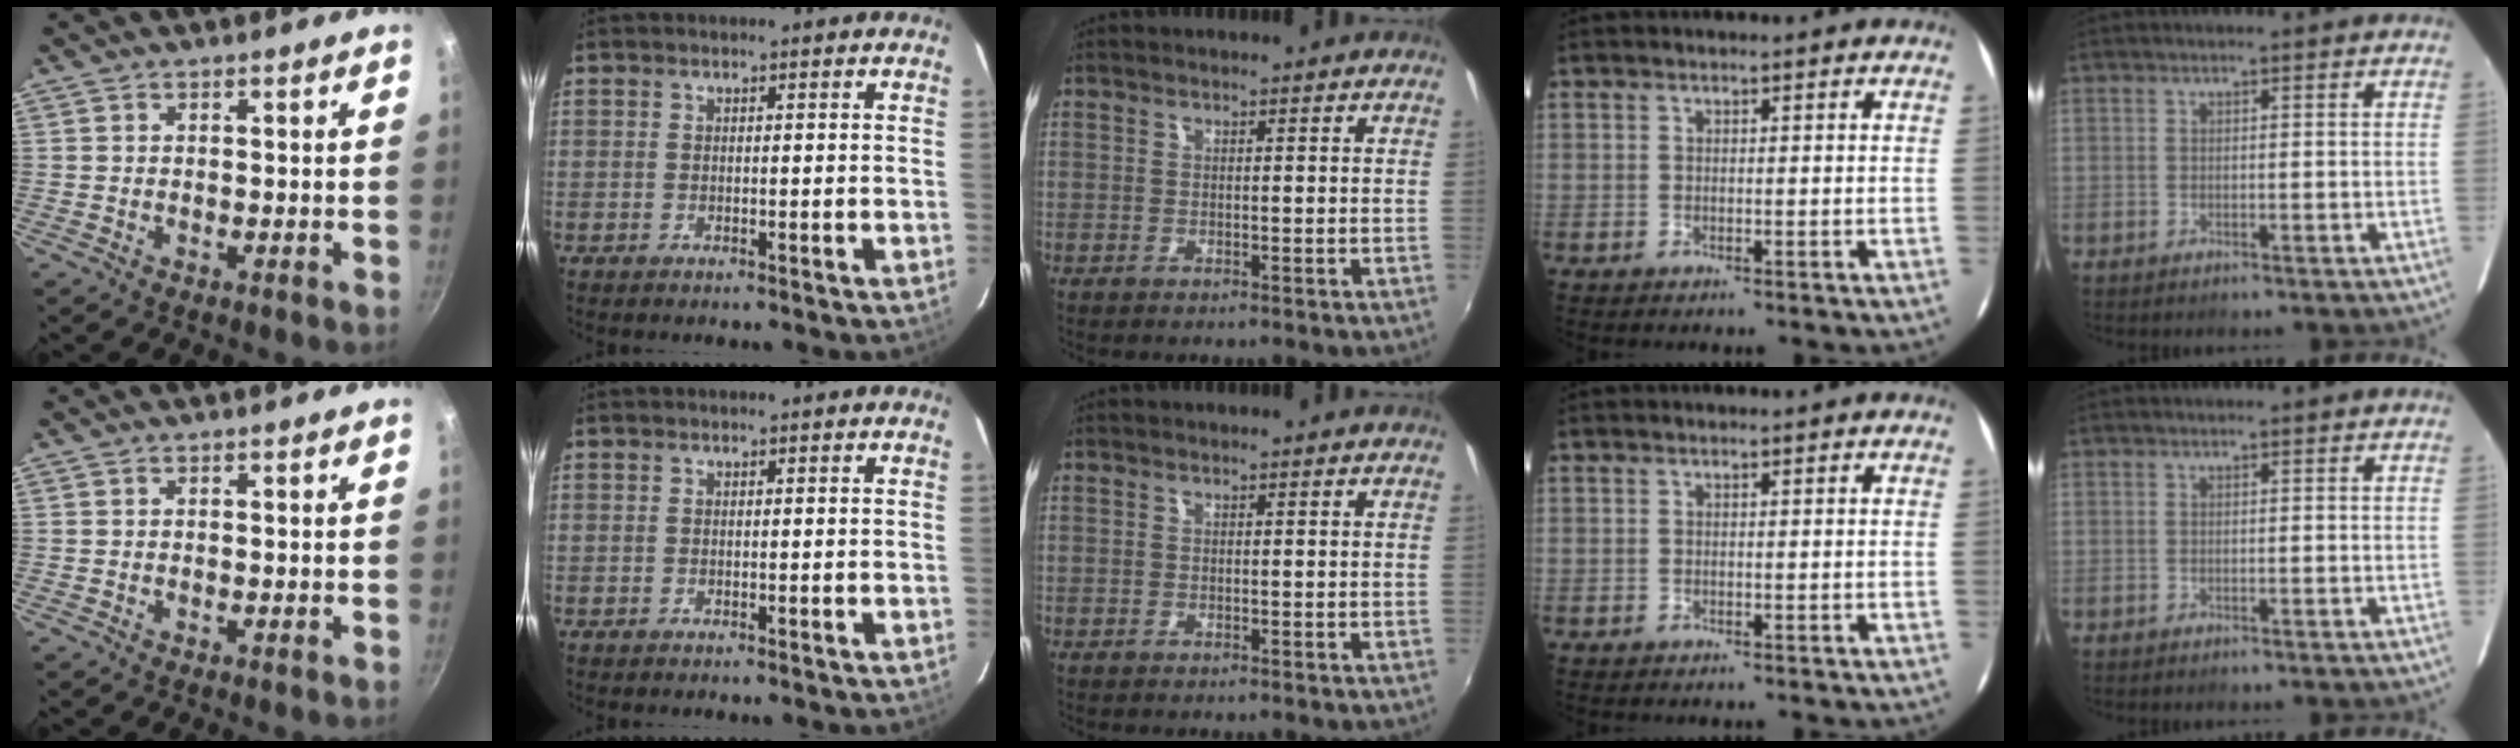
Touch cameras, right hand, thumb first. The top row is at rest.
{}